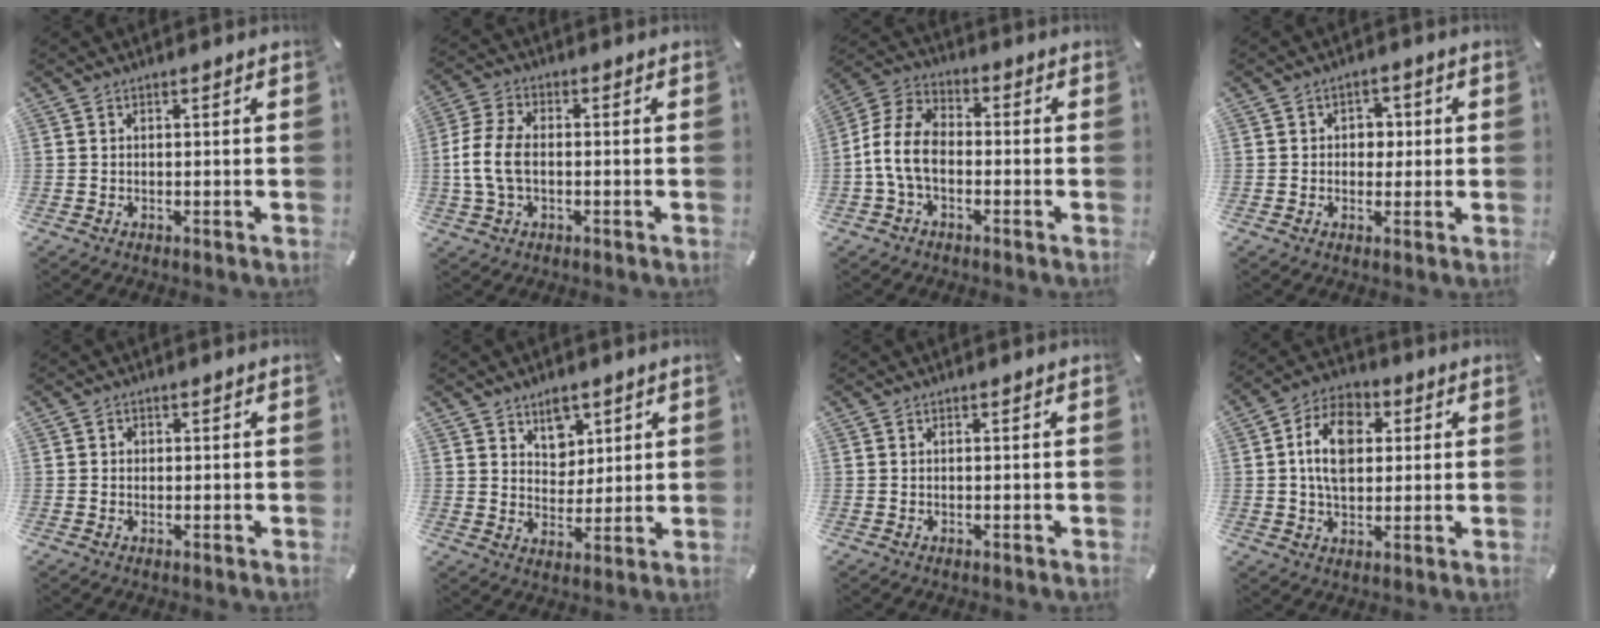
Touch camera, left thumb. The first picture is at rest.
{"total": 8.6, "force": [-1.1, 5.6, 6.5], "torque": [-0.147, 0.005, -0.022]}
{"total": 10.0, "force": [-3.0, 6.5, 6.9], "torque": [-0.151, 0.017, -0.055]}
{"total": 3.9, "force": [-0.2, 3.3, 2.0], "torque": [-0.020, 0.000, -0.012]}
{"total": 1.0, "force": [0.0, 0.9, 0.2], "torque": [-0.004, 0.005, -0.002]}
{"total": 6.9, "force": [4.3, 5.3, 1.0], "torque": [0.003, -0.030, 0.074]}
{"total": 0.0}
{"total": 12.1, "force": [2.0, 8.7, 8.2], "torque": [-0.149, 0.008, 0.032]}